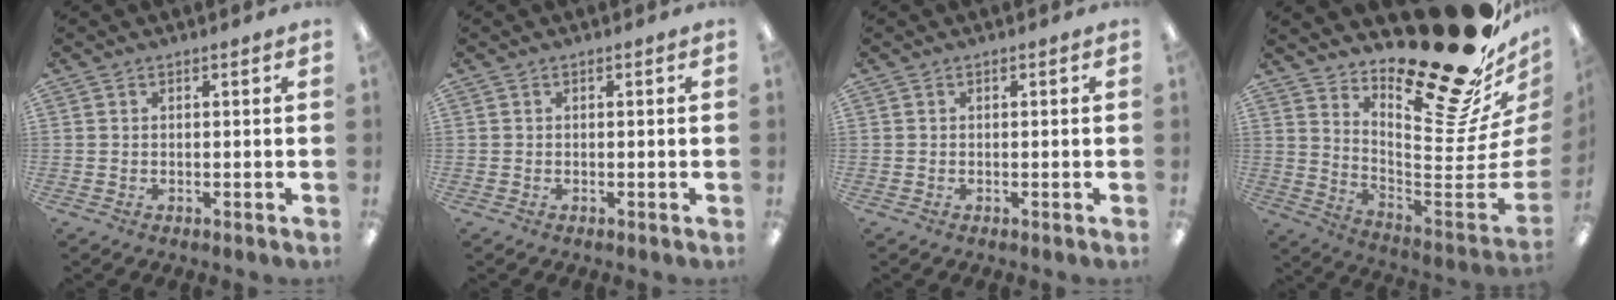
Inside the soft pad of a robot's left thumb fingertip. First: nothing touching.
{"total": 0.0}
{"total": 0.0}
{"total": 25.8, "force": [19.1, 6.4, 16.2], "torque": [-0.169, -0.175, 0.310]}